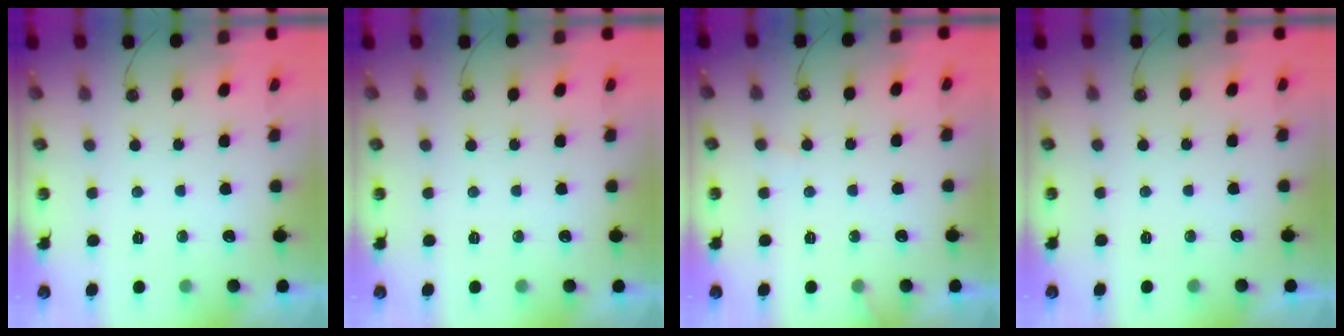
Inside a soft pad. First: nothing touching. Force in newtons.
{"total": 0.0}
{"total": 5.2, "press": 5.2, "slide": 0.4}
{"total": 0.0}